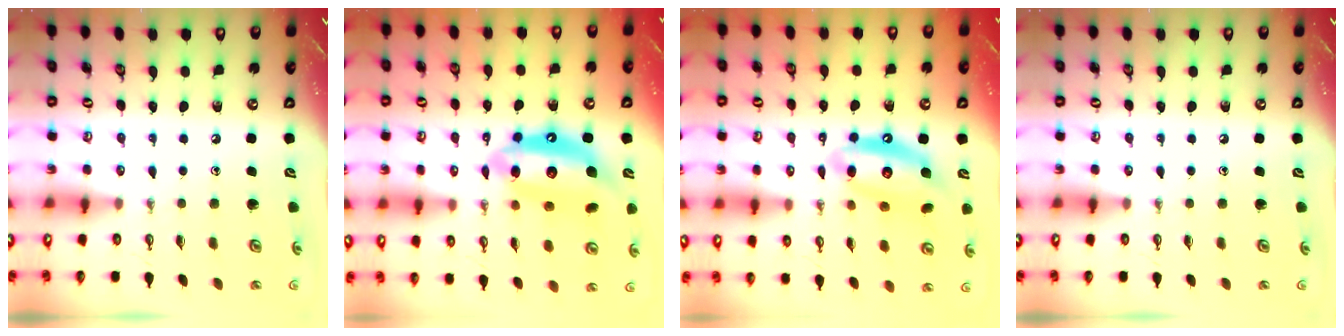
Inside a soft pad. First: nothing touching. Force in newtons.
{"total": 16.6, "press": 16.5, "slide": 1.6}
{"total": 13.3, "press": 13.2, "slide": 1.3}
{"total": 0.0}